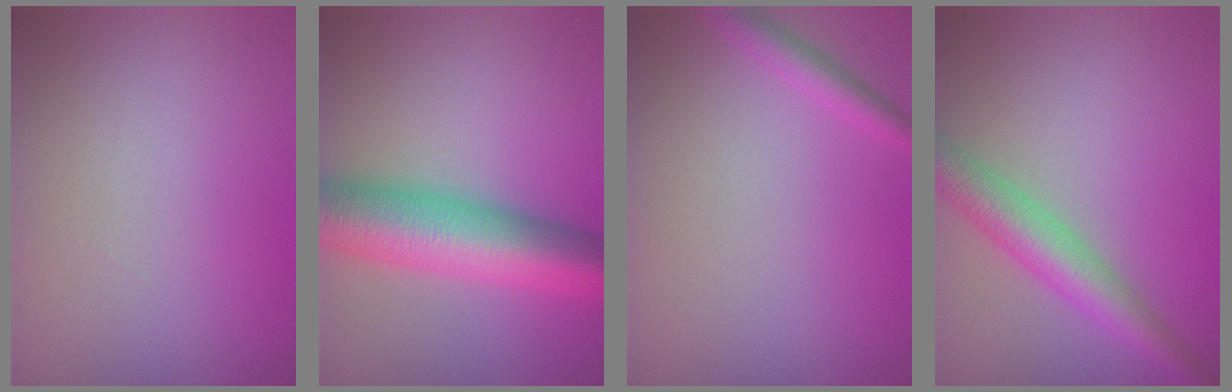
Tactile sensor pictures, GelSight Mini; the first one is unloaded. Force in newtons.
{"total": 10.3, "press": 10.3, "slide": 0.1}
{"total": 1.8, "press": 1.8, "slide": 0.1}
{"total": 5.0, "press": 5.0, "slide": 0.2}